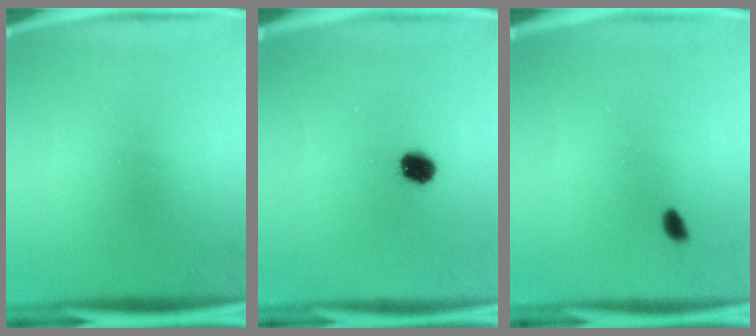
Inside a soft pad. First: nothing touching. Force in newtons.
{"total": 5.5}
{"total": 1.5}